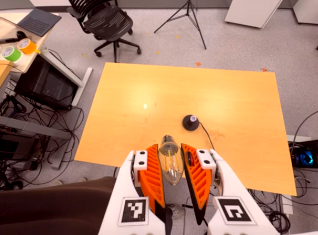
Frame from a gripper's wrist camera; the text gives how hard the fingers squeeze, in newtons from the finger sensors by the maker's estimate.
{"total": 14.6, "left": 15.6, "right": 13.6}